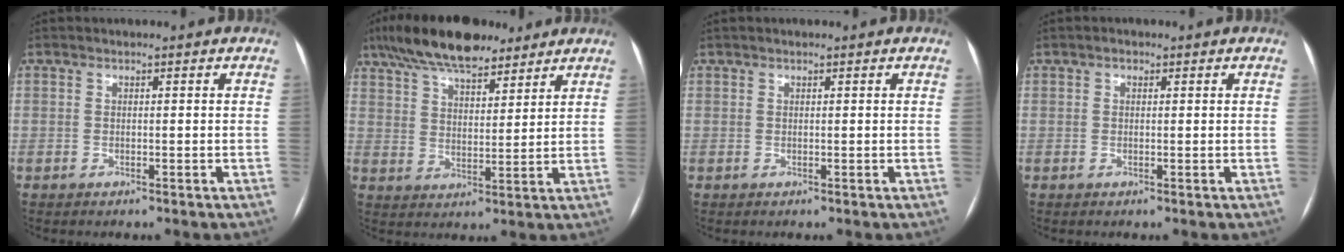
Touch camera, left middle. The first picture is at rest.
{"total": 14.2, "force": [11.0, 4.5, 7.8], "torque": [-0.148, 0.035, 0.190]}
{"total": 0.6, "force": [0.4, 0.0, 0.3], "torque": [-0.009, 0.009, 0.009]}
{"total": 0.6, "force": [0.2, 0.5, 0.3], "torque": [-0.004, 0.002, 0.001]}